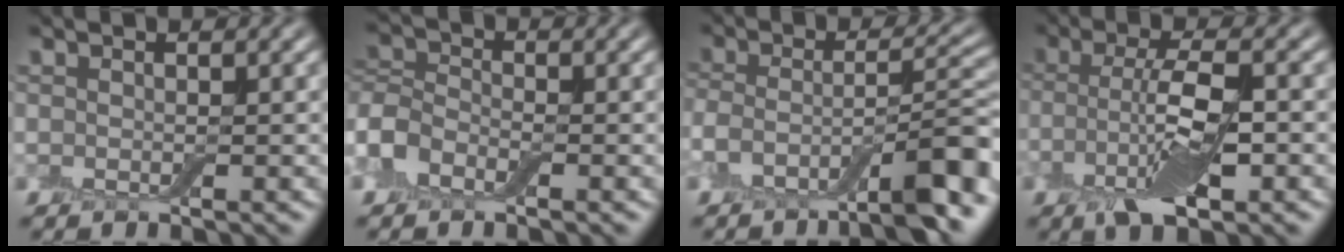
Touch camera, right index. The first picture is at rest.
{"total": 2.9, "force": [-1.5, 2.2, 1.4], "torque": [-0.026, 0.008, -0.043]}
{"total": 7.9, "force": [-4.7, 2.0, 6.0], "torque": [-0.092, 0.013, -0.088]}
{"total": 5.9, "force": [-1.5, 2.2, 5.2], "torque": [-0.101, 0.006, -0.027]}